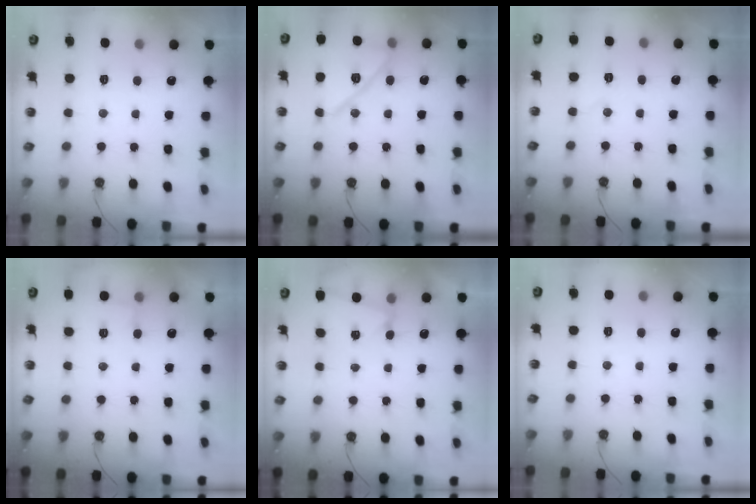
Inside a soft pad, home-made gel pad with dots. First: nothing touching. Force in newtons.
{"total": 13.6, "press": 13.6, "slide": 0.5}
{"total": 3.4, "press": 3.1, "slide": 1.4}
{"total": 2.0, "press": 1.9, "slide": 0.3}
{"total": 2.4, "press": 2.1, "slide": 1.1}
{"total": 0.0}